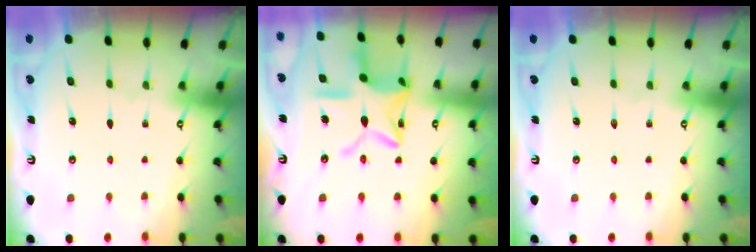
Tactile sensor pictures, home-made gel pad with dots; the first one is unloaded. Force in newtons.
{"total": 16.4, "press": 16.4, "slide": 1.3}
{"total": 0.0}